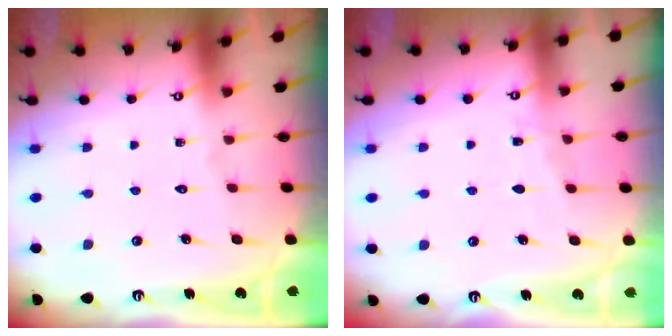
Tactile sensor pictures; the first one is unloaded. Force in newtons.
{"total": 2.8, "press": 2.7, "slide": 0.4}